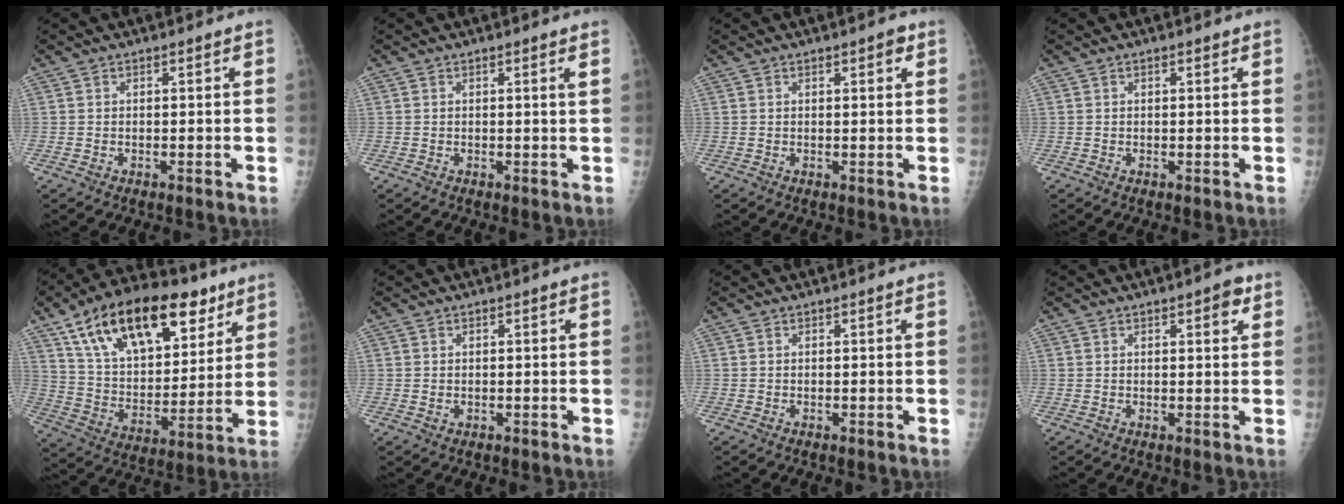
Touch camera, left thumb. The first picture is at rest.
{"total": 0.8, "force": [0.4, -0.2, 0.6], "torque": [-0.017, -0.003, 0.006]}
{"total": 2.0, "force": [1.0, 0.7, 1.6], "torque": [-0.016, -0.001, 0.011]}
{"total": 0.8, "force": [0.4, 0.3, 0.6], "torque": [-0.010, 0.000, 0.004]}
{"total": 26.9, "force": [14.8, 13.7, 17.7], "torque": [-0.265, -0.019, 0.252]}
{"total": 0.8, "force": [0.1, 0.5, 0.5], "torque": [-0.010, -0.003, 0.005]}
{"total": 0.0}
{"total": 3.2, "force": [1.6, 1.1, 2.6], "torque": [-0.024, -0.004, 0.017]}